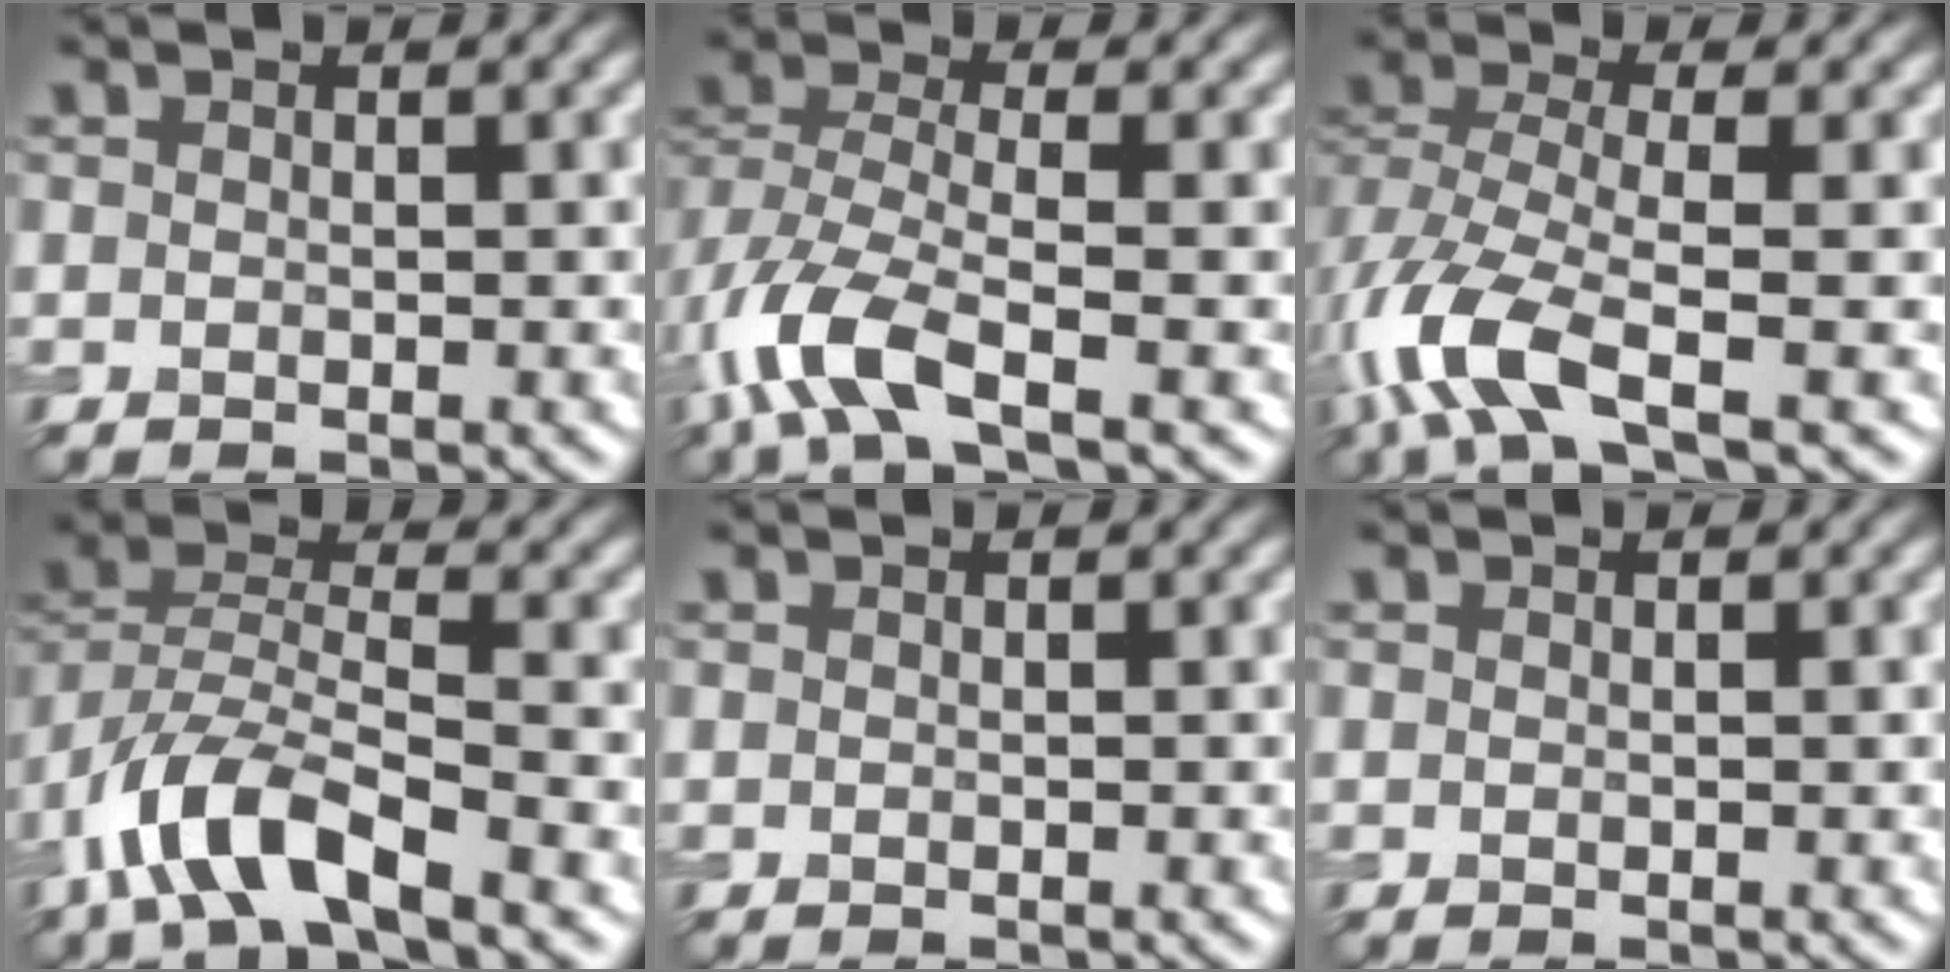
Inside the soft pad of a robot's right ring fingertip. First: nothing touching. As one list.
[{"total": 7.0, "force": [-3.5, 2.8, 5.4], "torque": [-0.130, -0.004, -0.081]}, {"total": 7.8, "force": [-3.5, 3.0, 6.2], "torque": [-0.153, 0.000, -0.083]}, {"total": 7.9, "force": [-4.7, 2.8, 5.6], "torque": [-0.111, 0.000, -0.097]}, {"total": 0.0}, {"total": 0.0}]